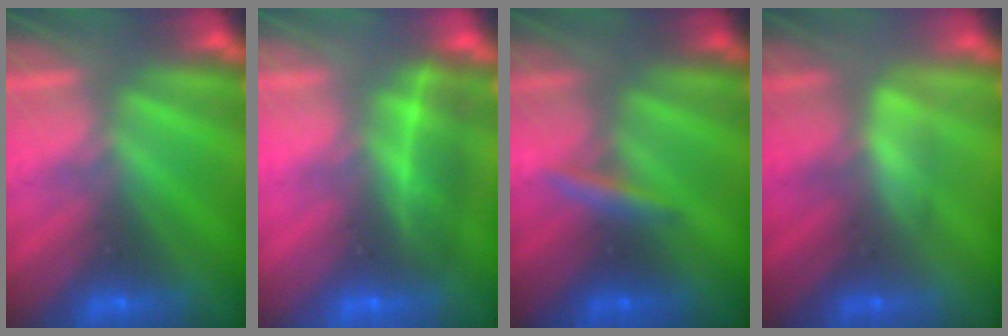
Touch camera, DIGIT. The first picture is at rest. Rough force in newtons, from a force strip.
{"total": 2.1}
{"total": 2.6}
{"total": 2.5}